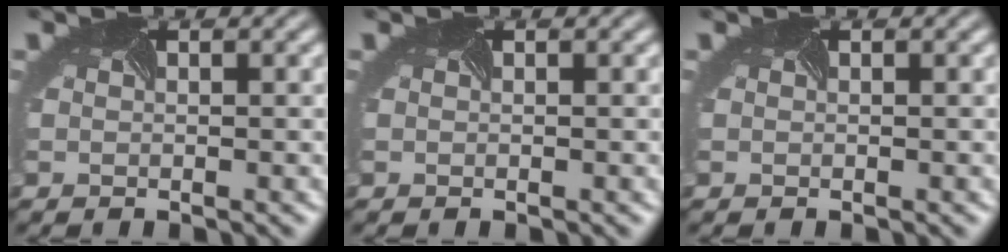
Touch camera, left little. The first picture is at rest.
{"total": 0.0}
{"total": 0.0}